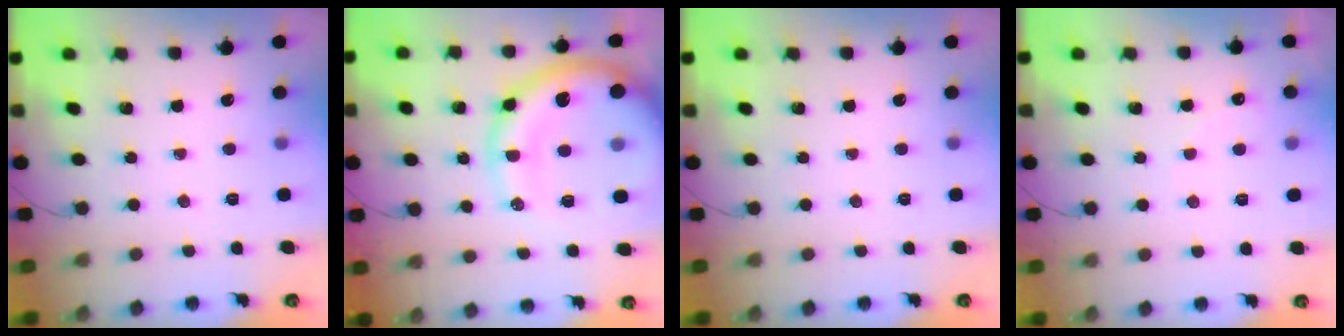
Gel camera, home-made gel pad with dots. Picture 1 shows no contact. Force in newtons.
{"total": 19.2, "press": 18.6, "slide": 4.5}
{"total": 0.0}
{"total": 5.7, "press": 5.6, "slide": 1.3}